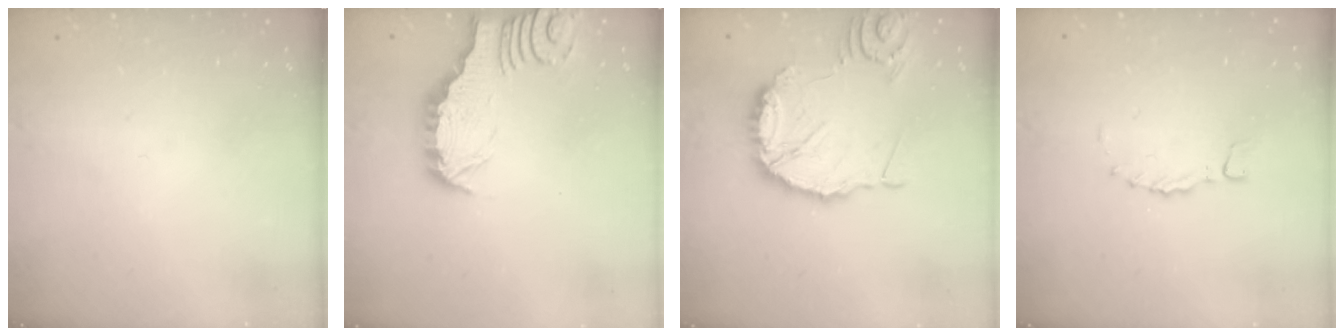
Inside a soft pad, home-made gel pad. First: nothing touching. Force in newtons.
{"total": 3.3, "press": 3.2, "slide": 0.4}
{"total": 18.2, "press": 18.0, "slide": 2.3}
{"total": 0.0}